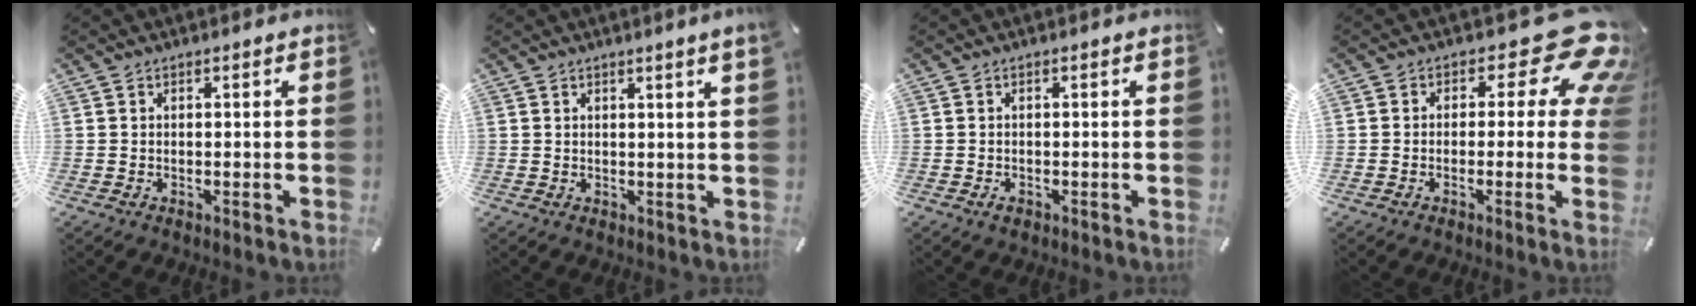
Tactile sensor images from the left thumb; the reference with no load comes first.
{"total": 2.2, "force": [1.4, -0.4, 1.7], "torque": [-0.031, -0.004, 0.024]}
{"total": 1.1, "force": [-0.4, 0.7, 0.8], "torque": [-0.016, 0.000, -0.007]}
{"total": 15.1, "force": [6.0, 7.2, 11.8], "torque": [-0.140, -0.042, 0.098]}